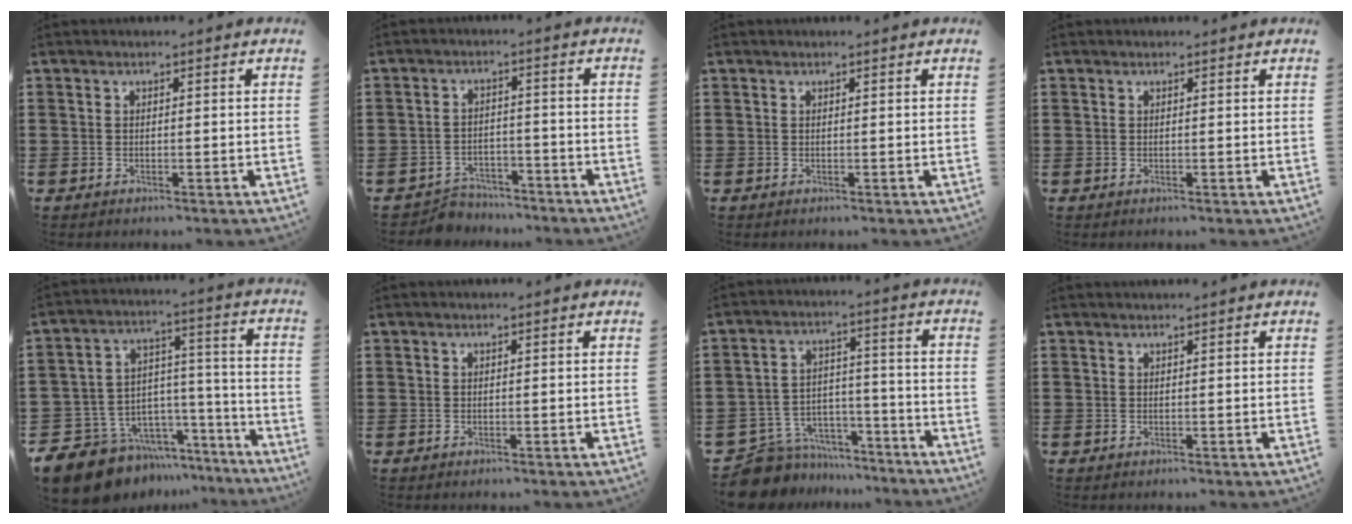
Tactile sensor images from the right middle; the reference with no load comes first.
{"total": 4.1, "force": [-3.9, 0.9, -0.3], "torque": [-0.003, 0.002, -0.086]}
{"total": 0.0}
{"total": 0.0}
{"total": 11.6, "force": [-10.0, 5.4, 2.2], "torque": [-0.068, 0.019, -0.192]}
{"total": 0.0}
{"total": 7.8, "force": [-7.5, 2.3, 0.4], "torque": [-0.028, 0.009, -0.153]}
{"total": 0.6, "force": [0.6, -0.1, 0.1], "torque": [-0.003, -0.003, 0.012]}